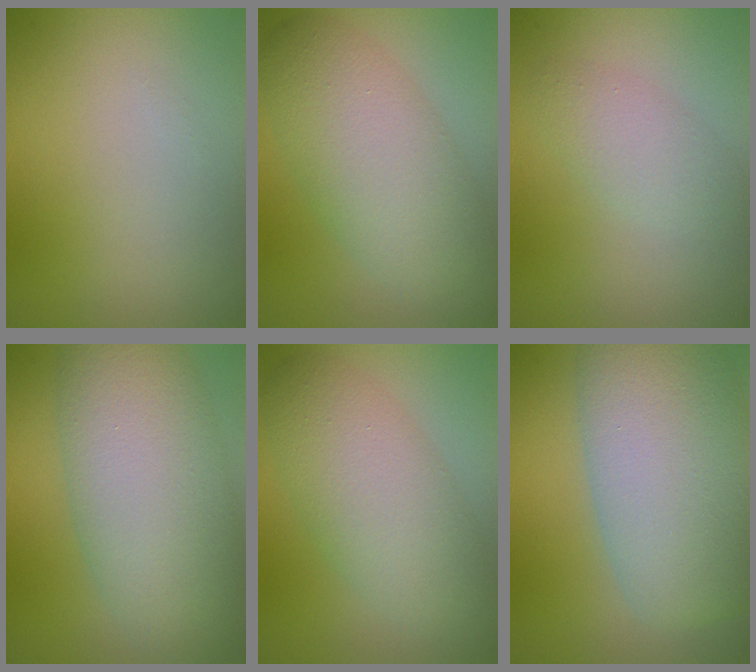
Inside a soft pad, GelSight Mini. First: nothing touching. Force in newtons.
{"total": 6.6, "press": 6.6, "slide": 0.2}
{"total": 2.2, "press": 2.2, "slide": 0.2}
{"total": 8.5, "press": 8.5, "slide": 0.3}
{"total": 5.9, "press": 5.9, "slide": 0.1}
{"total": 11.0, "press": 11.0, "slide": 0.8}